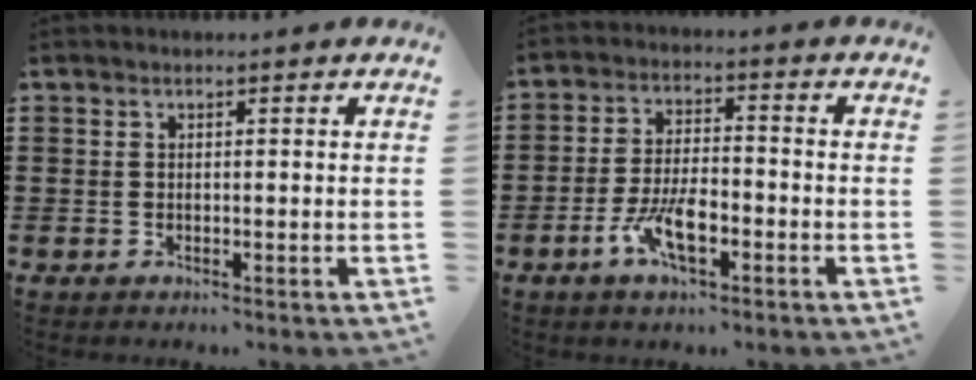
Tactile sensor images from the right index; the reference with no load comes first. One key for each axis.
{"total": 7.1, "fx": -3.3, "fy": 2.7, "fz": 5.7, "tx": -0.132, "ty": -0.008, "tz": -0.066}